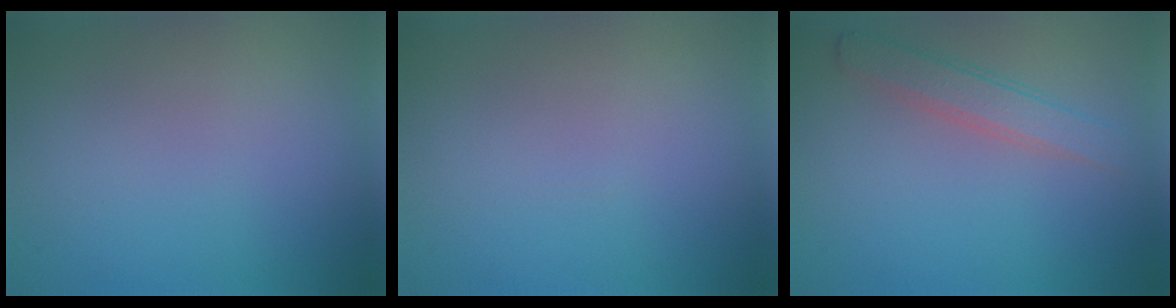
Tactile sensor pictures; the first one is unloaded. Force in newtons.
{"total": 0.0}
{"total": 2.6, "press": 2.6, "slide": 0.1}